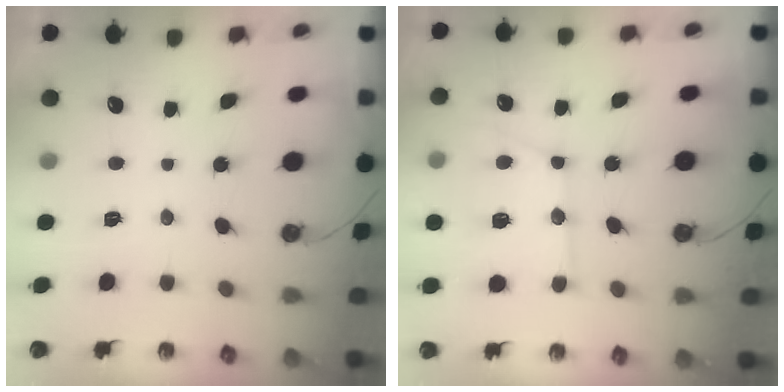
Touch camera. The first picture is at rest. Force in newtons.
{"total": 16.9, "press": 16.8, "slide": 1.6}